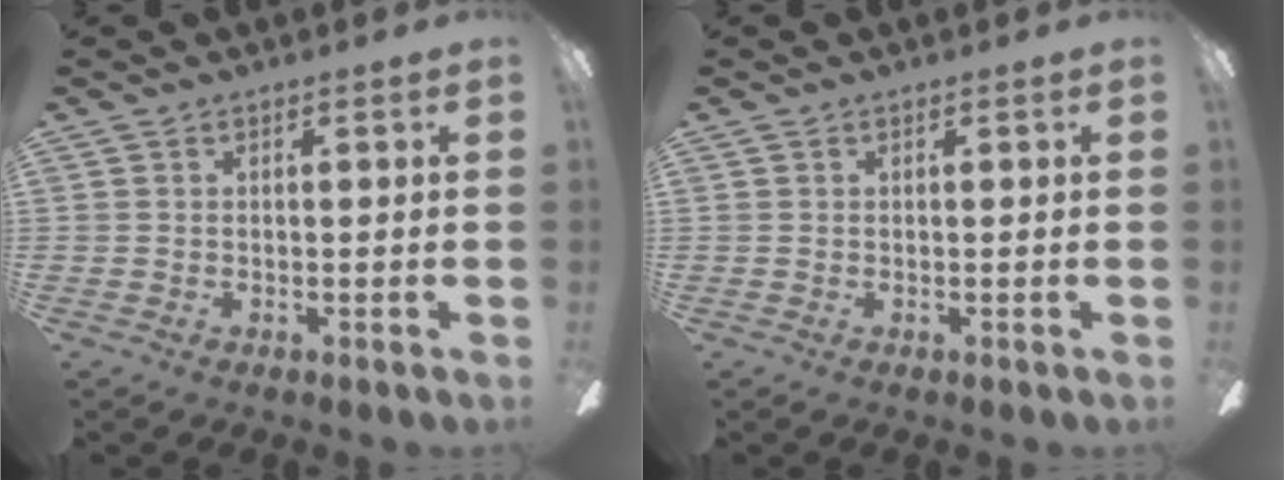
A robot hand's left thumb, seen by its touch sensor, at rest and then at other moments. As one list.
[{"total": 0.0}]